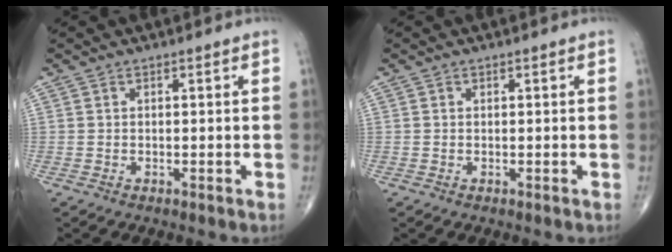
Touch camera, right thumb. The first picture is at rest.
{"total": 0.0}